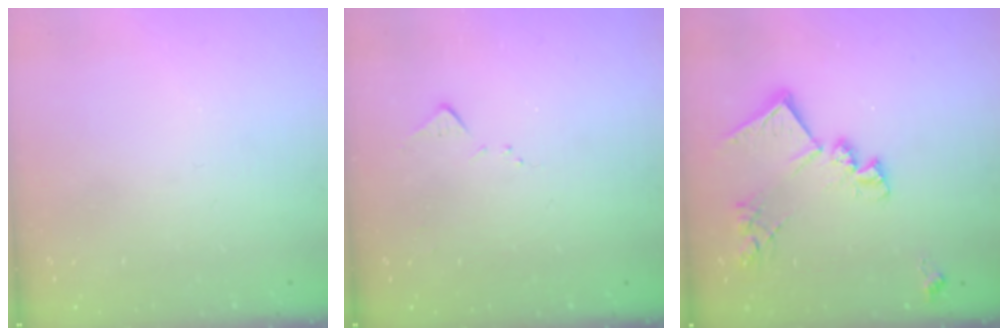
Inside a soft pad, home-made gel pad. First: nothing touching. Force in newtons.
{"total": 5.4, "press": 5.4, "slide": 0.7}
{"total": 16.3, "press": 16.3, "slide": 0.8}